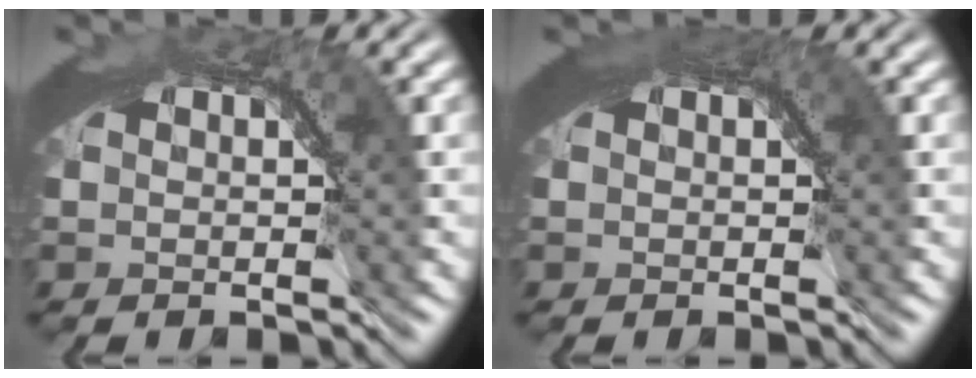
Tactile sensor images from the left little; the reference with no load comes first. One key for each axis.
{"total": 1.3, "fx": 0.7, "fy": 0.3, "fz": 1.0, "tx": -0.009, "ty": 0.001, "tz": 0.008}